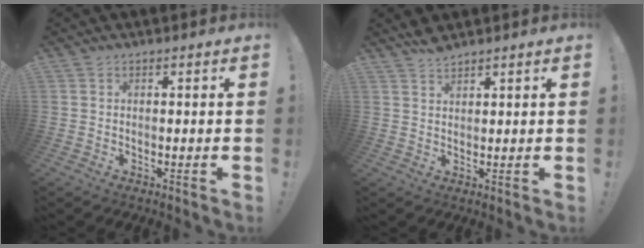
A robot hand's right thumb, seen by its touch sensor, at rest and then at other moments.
{"total": 3.0, "force": [2.8, 0.7, 0.8], "torque": [-0.006, -0.021, 0.049]}